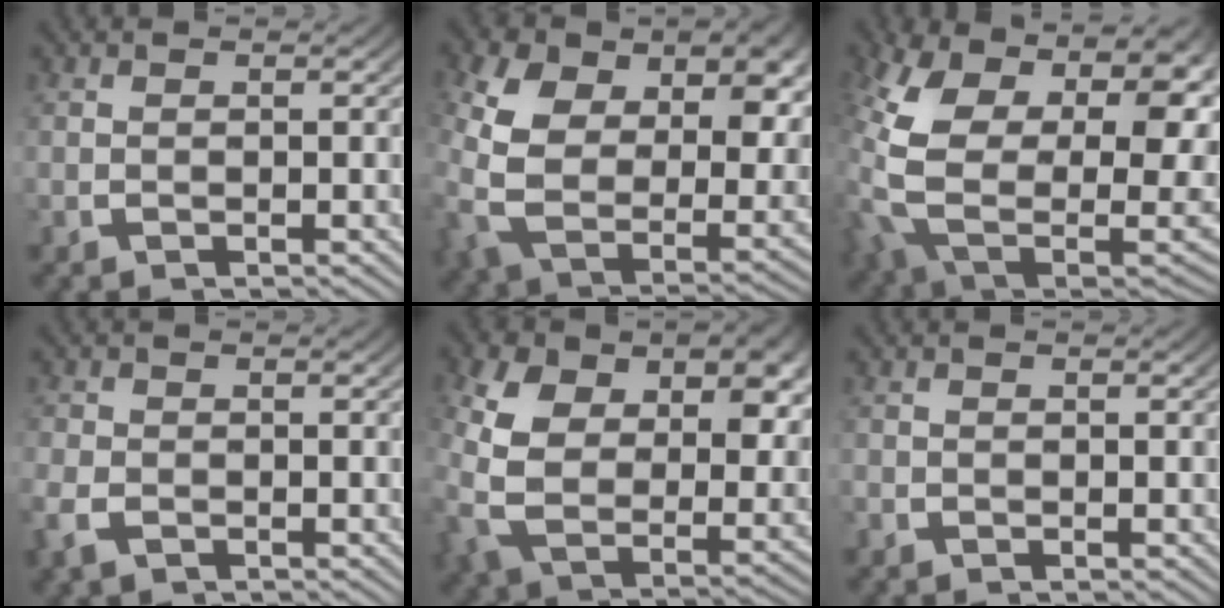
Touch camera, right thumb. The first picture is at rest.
{"total": 12.4, "force": [0.8, 8.5, 8.9], "torque": [-0.227, -0.066, 0.041]}
{"total": 20.3, "force": [-0.5, 14.2, 14.5], "torque": [-0.340, -0.083, 0.041]}
{"total": 2.3, "force": [-1.4, 1.6, 0.8], "torque": [-0.023, -0.006, -0.023]}
{"total": 11.1, "force": [0.6, 7.7, 8.0], "torque": [-0.204, -0.056, 0.032]}
{"total": 0.7, "force": [-0.3, 0.6, -0.1], "torque": [-0.004, -0.004, -0.006]}